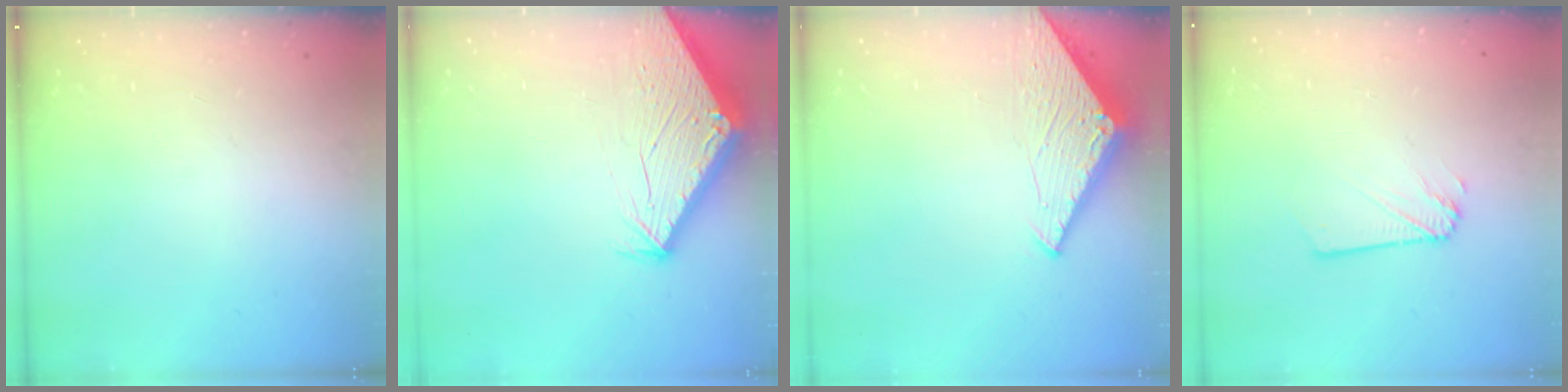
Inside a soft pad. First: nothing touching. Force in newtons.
{"total": 3.3, "press": 3.3, "slide": 0.1}
{"total": 3.0, "press": 3.0, "slide": 0.2}
{"total": 1.5, "press": 1.5, "slide": 0.2}